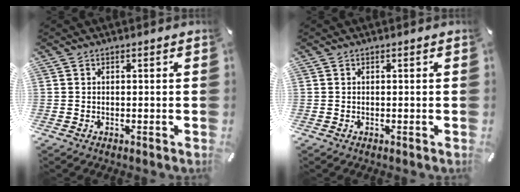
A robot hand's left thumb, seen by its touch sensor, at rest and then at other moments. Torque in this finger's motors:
{"motor_torque": [0.12, 0.40, -0.05, -0.03, 0.00]}